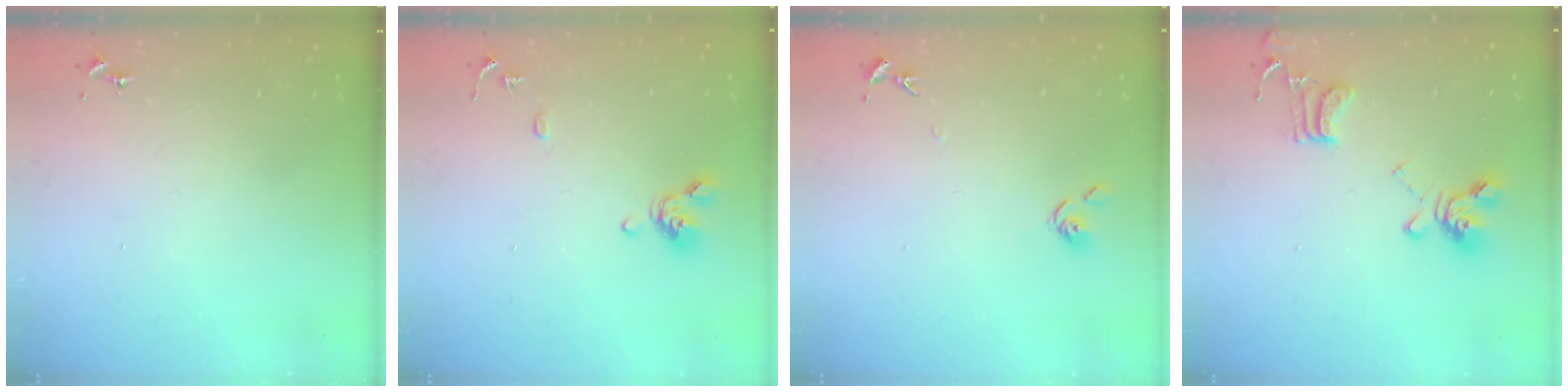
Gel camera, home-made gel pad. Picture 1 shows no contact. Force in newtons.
{"total": 9.8, "press": 9.7, "slide": 1.4}
{"total": 6.7, "press": 6.7, "slide": 0.6}
{"total": 16.4, "press": 16.3, "slide": 1.5}